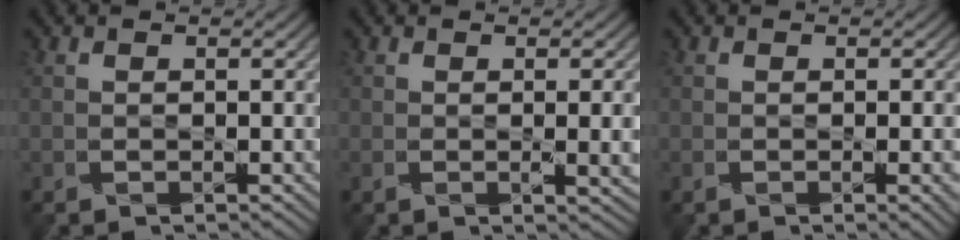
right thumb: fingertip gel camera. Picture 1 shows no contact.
{"total": 2.6, "force": [-0.4, 0.6, 2.5], "torque": [-0.038, -0.008, -0.001]}
{"total": 2.0, "force": [-0.9, 0.5, 1.7], "torque": [-0.024, -0.006, -0.012]}